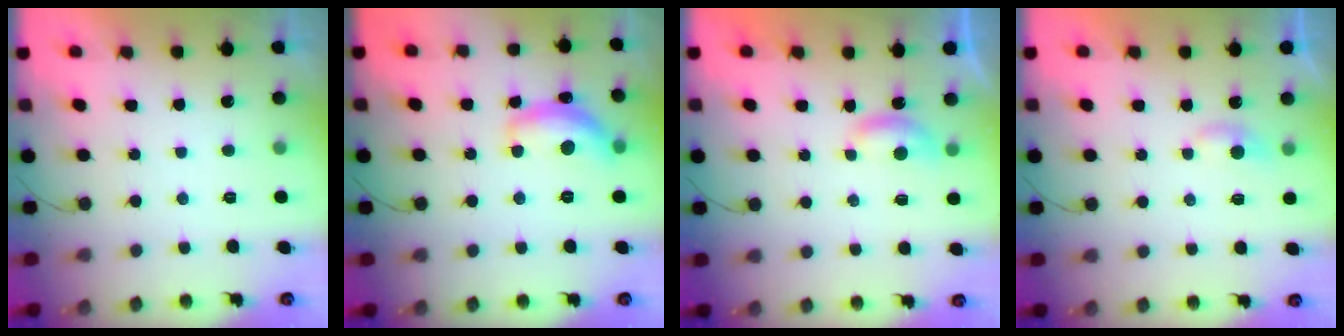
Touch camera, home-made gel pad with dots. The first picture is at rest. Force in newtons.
{"total": 13.4, "press": 13.3, "slide": 0.5}
{"total": 4.1, "press": 4.1, "slide": 0.4}
{"total": 3.5, "press": 3.5, "slide": 0.3}